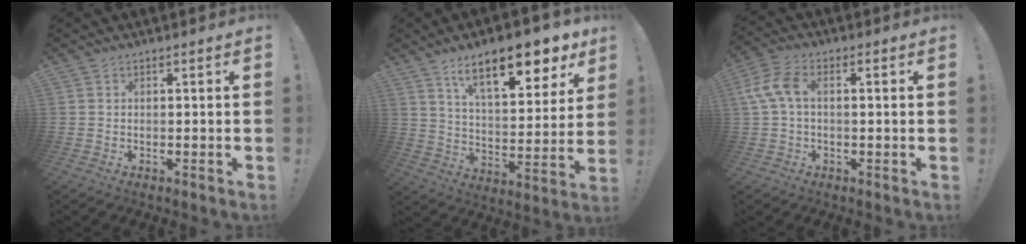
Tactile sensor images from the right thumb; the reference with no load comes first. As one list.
[{"total": 18.1, "force": [11.1, 6.4, 12.8], "torque": [-0.187, -0.070, 0.177]}, {"total": 7.5, "force": [0.4, 3.9, 6.4], "torque": [-0.136, 0.007, 0.009]}]